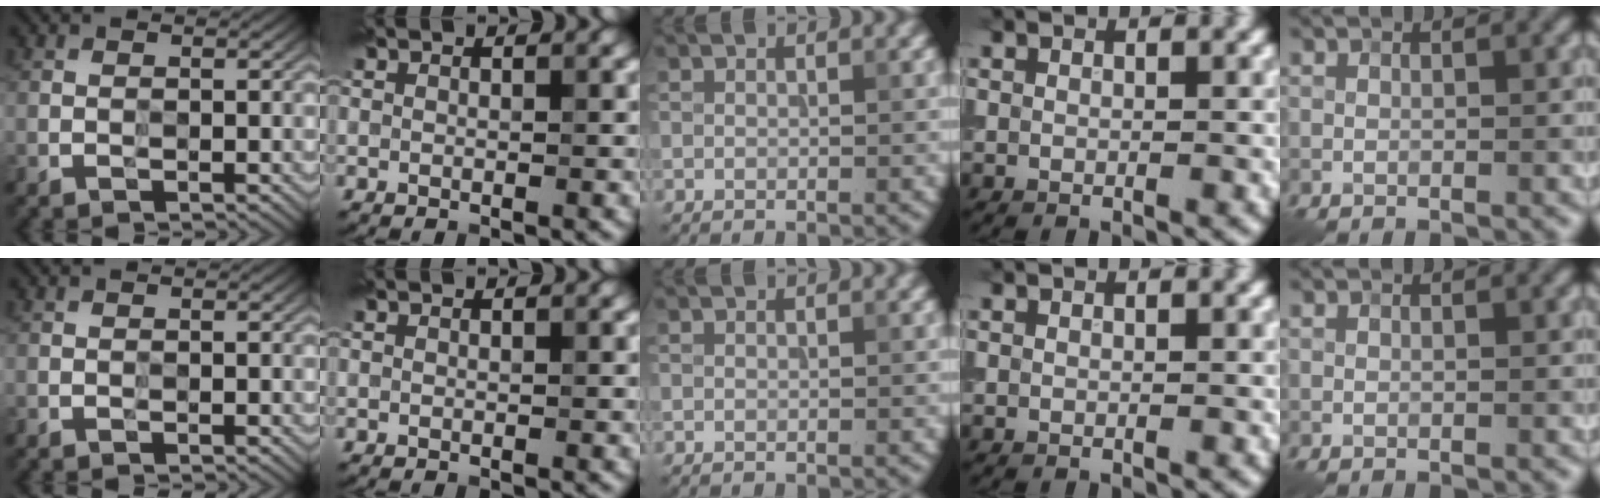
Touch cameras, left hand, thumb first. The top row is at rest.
{}